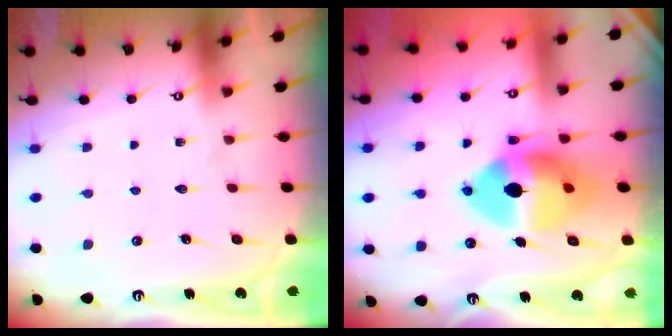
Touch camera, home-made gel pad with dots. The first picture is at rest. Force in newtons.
{"total": 17.2, "press": 17.1, "slide": 2.3}